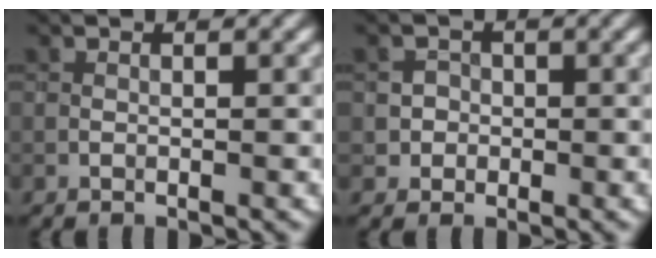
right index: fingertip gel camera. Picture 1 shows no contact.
{"total": 1.5, "force": [-0.1, 1.5, 0.1], "torque": [0.019, 0.001, -0.002]}